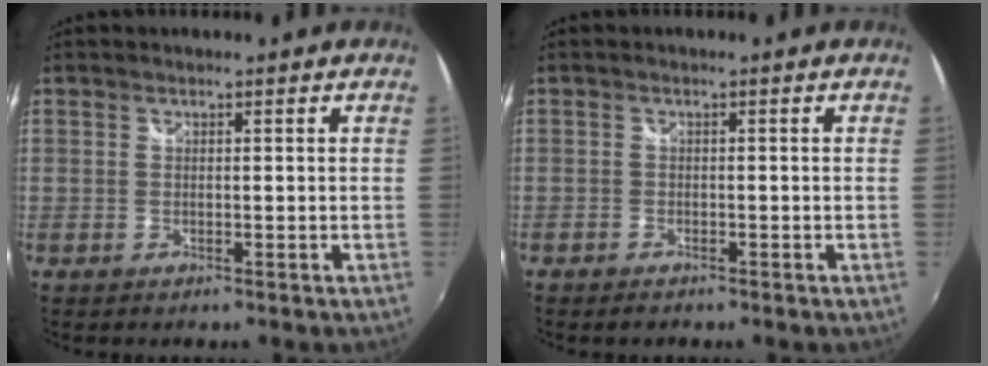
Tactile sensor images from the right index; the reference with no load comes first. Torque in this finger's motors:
{"motor_torque": [0.09, -0.09, 0.02, -0.01]}